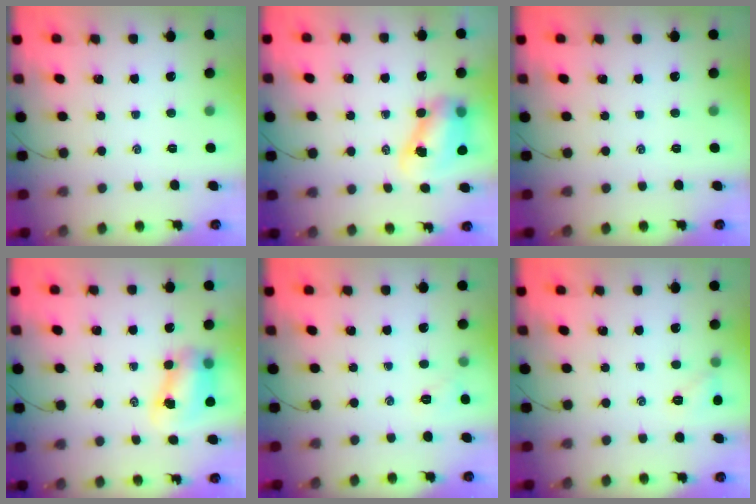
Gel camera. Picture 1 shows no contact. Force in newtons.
{"total": 9.6, "press": 9.5, "slide": 1.9}
{"total": 0.0}
{"total": 7.9, "press": 7.8, "slide": 1.3}
{"total": 4.7, "press": 4.5, "slide": 1.4}
{"total": 5.4, "press": 5.1, "slide": 1.6}